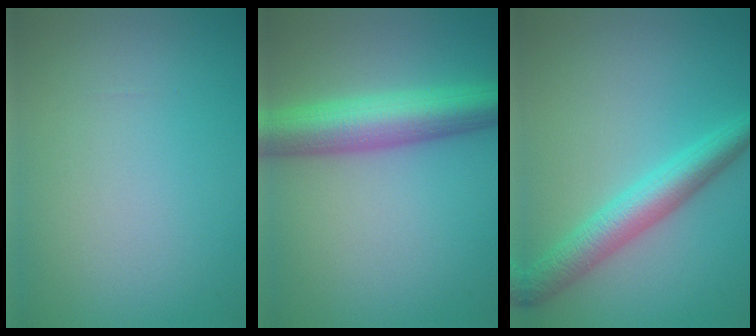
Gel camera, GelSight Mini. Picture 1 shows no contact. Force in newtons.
{"total": 7.0, "press": 7.0, "slide": 0.2}
{"total": 4.5, "press": 4.5, "slide": 0.1}